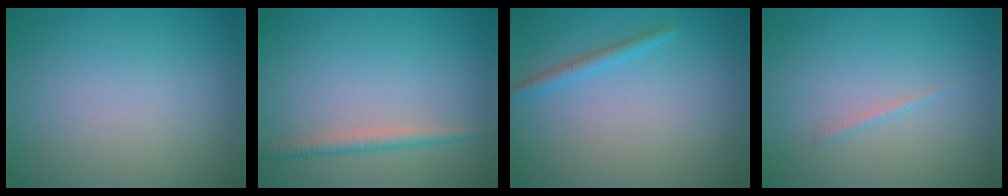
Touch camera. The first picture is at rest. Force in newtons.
{"total": 1.7, "press": 1.7, "slide": 0.1}
{"total": 1.4, "press": 1.4, "slide": 0.1}
{"total": 0.5, "press": 0.5, "slide": 0.1}